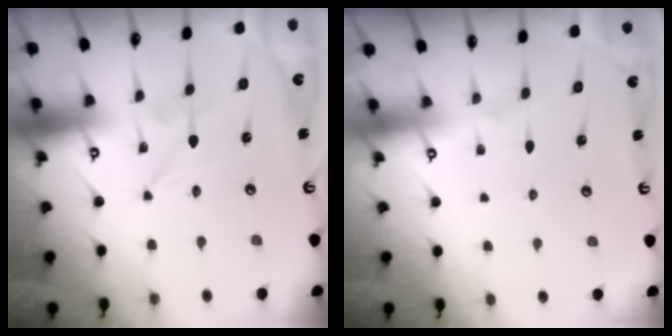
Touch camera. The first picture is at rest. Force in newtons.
{"total": 0.0}